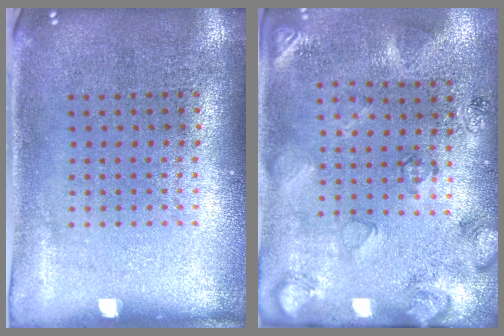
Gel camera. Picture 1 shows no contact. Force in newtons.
{"total": 2.5, "press": 1.8, "slide": 1.8}